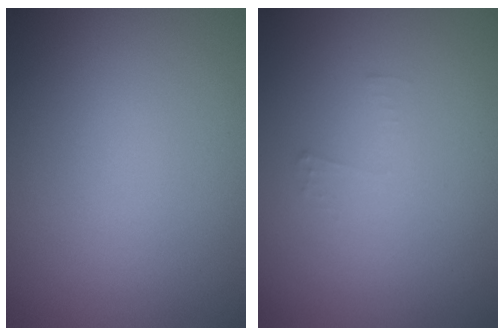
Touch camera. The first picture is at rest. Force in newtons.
{"total": 0.7, "press": 0.7, "slide": 0.1}